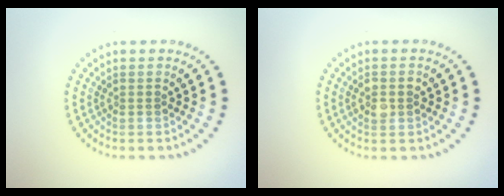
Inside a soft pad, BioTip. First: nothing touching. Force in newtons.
{"total": 2.1, "press": 2.1, "slide": 0.0}